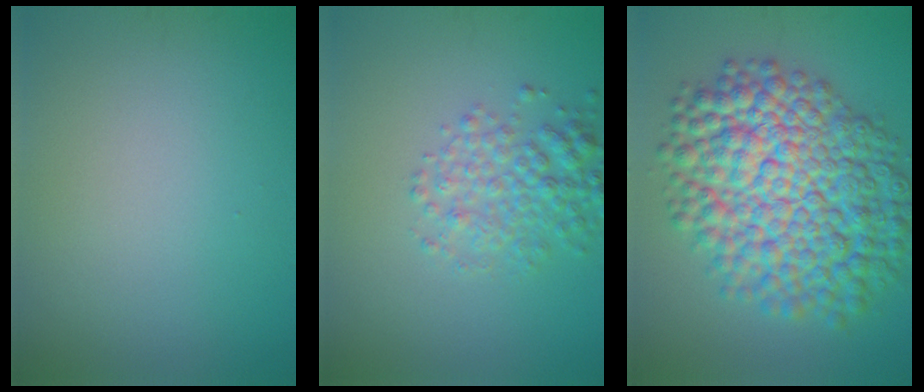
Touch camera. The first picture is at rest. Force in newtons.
{"total": 3.8, "press": 3.8, "slide": 0.1}
{"total": 13.0, "press": 13.0, "slide": 0.3}